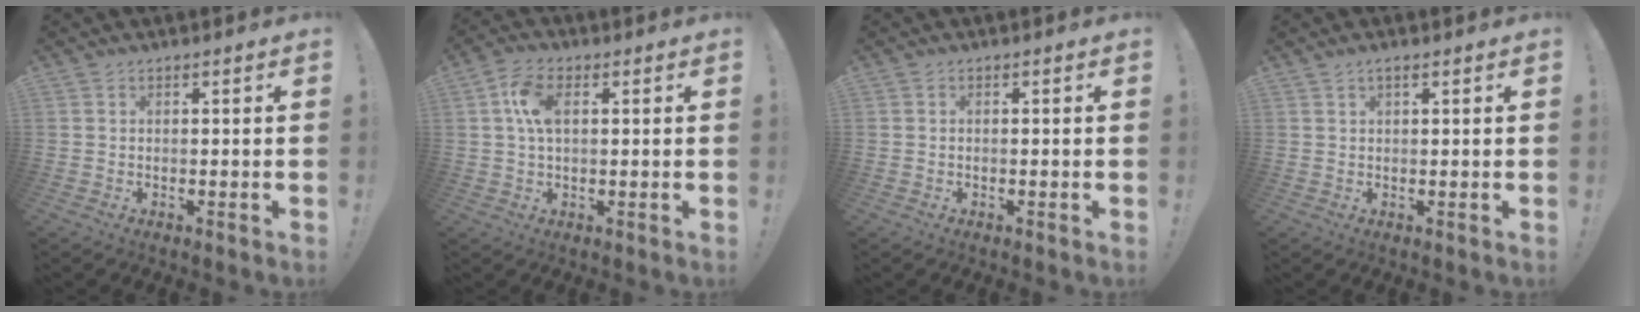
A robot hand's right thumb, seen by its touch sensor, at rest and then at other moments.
{"total": 7.9, "force": [1.8, 4.6, 6.2], "torque": [-0.118, 0.002, 0.030]}
{"total": 0.0}
{"total": 1.5, "force": [0.9, 0.4, 1.2], "torque": [-0.029, 0.002, 0.017]}